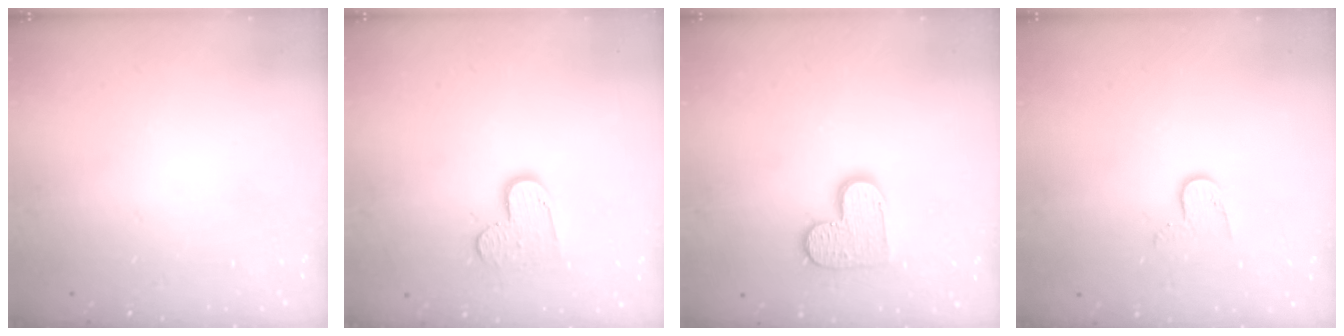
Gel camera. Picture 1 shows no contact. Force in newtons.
{"total": 9.1, "press": 9.1, "slide": 0.7}
{"total": 10.5, "press": 10.5, "slide": 0.5}
{"total": 6.3, "press": 6.3, "slide": 0.5}